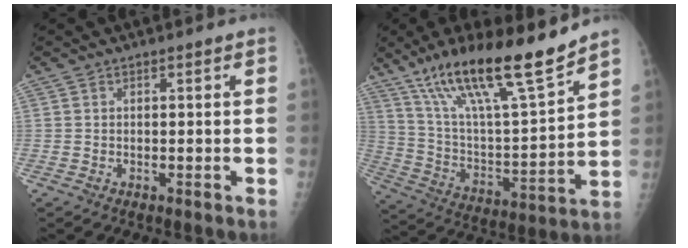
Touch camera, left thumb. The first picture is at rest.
{"total": 21.4, "force": [15.5, 3.1, 14.4], "torque": [-0.232, -0.067, 0.279]}